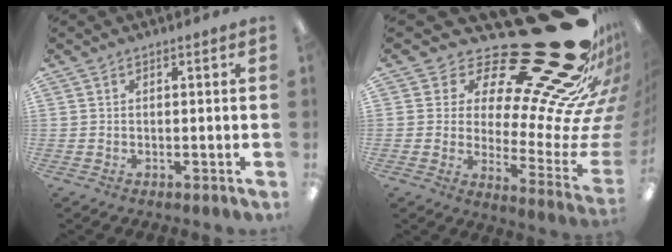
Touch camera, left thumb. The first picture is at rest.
{"total": 35.5, "force": [23.0, 11.2, 24.6], "torque": [-0.287, -0.203, 0.412]}